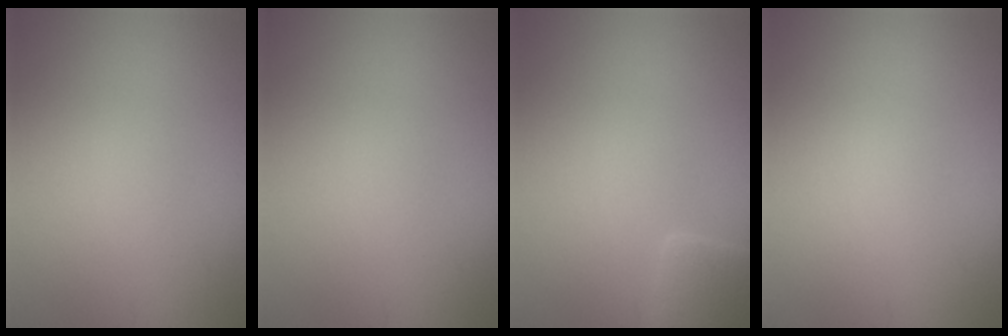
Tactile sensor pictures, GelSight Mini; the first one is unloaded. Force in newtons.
{"total": 0.0}
{"total": 2.4, "press": 2.4, "slide": 0.1}
{"total": 0.0}